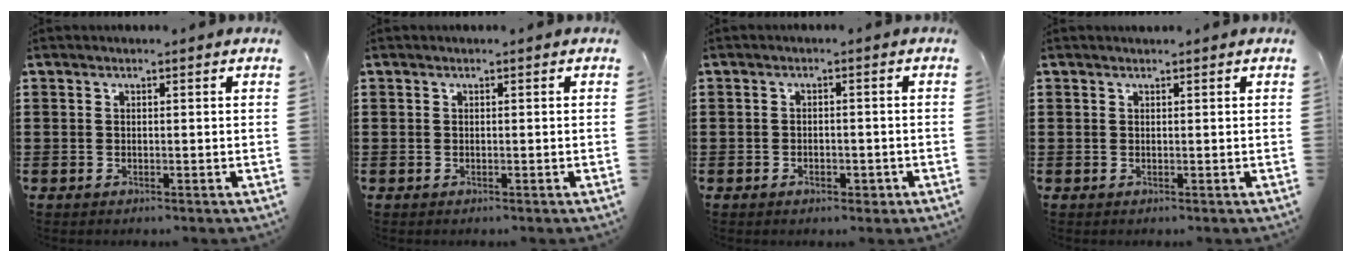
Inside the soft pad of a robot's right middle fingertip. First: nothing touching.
{"total": 0.0}
{"total": 1.8, "force": [-1.1, 1.1, 0.9], "torque": [-0.011, -0.001, -0.025]}
{"total": 0.0}